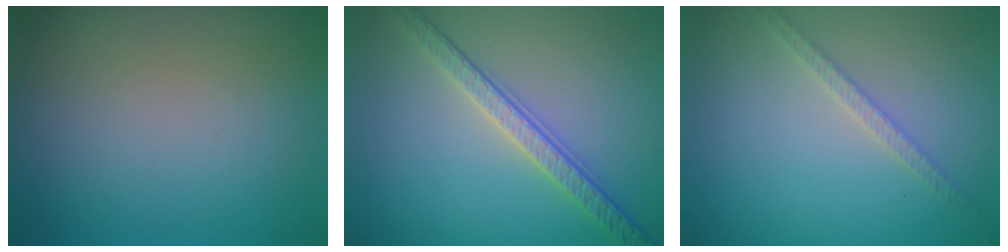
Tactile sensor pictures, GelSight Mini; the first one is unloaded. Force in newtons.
{"total": 3.5, "press": 3.2, "slide": 1.3}
{"total": 1.7, "press": 1.7, "slide": 0.2}